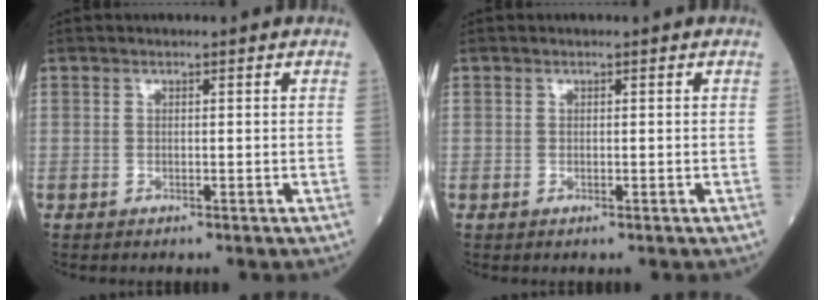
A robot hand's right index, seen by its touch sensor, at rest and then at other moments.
{"total": 0.0}